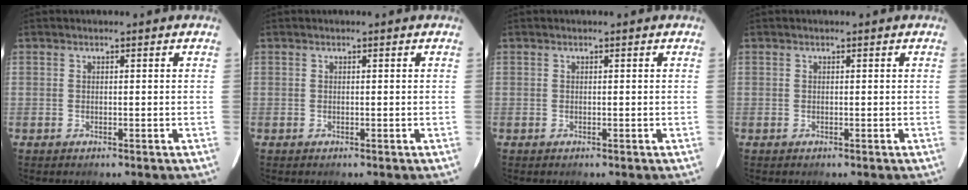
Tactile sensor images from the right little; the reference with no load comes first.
{"total": 0.0}
{"total": 0.0}
{"total": 0.0}